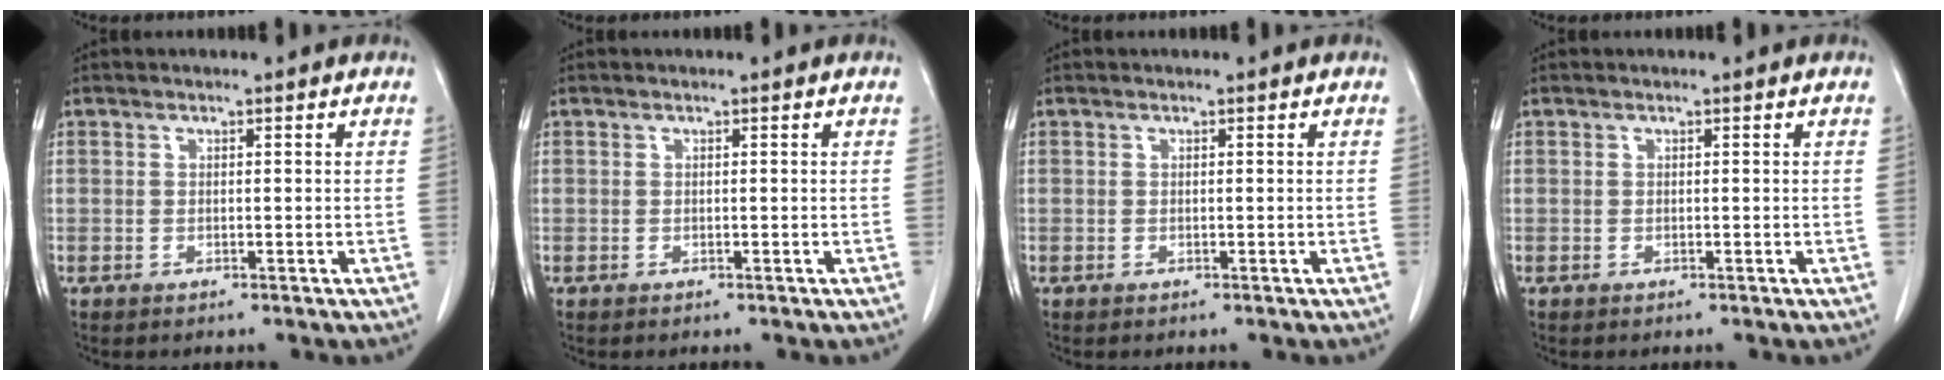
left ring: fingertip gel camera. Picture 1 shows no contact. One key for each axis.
{"total": 0.0}
{"total": 0.0}
{"total": 0.0}